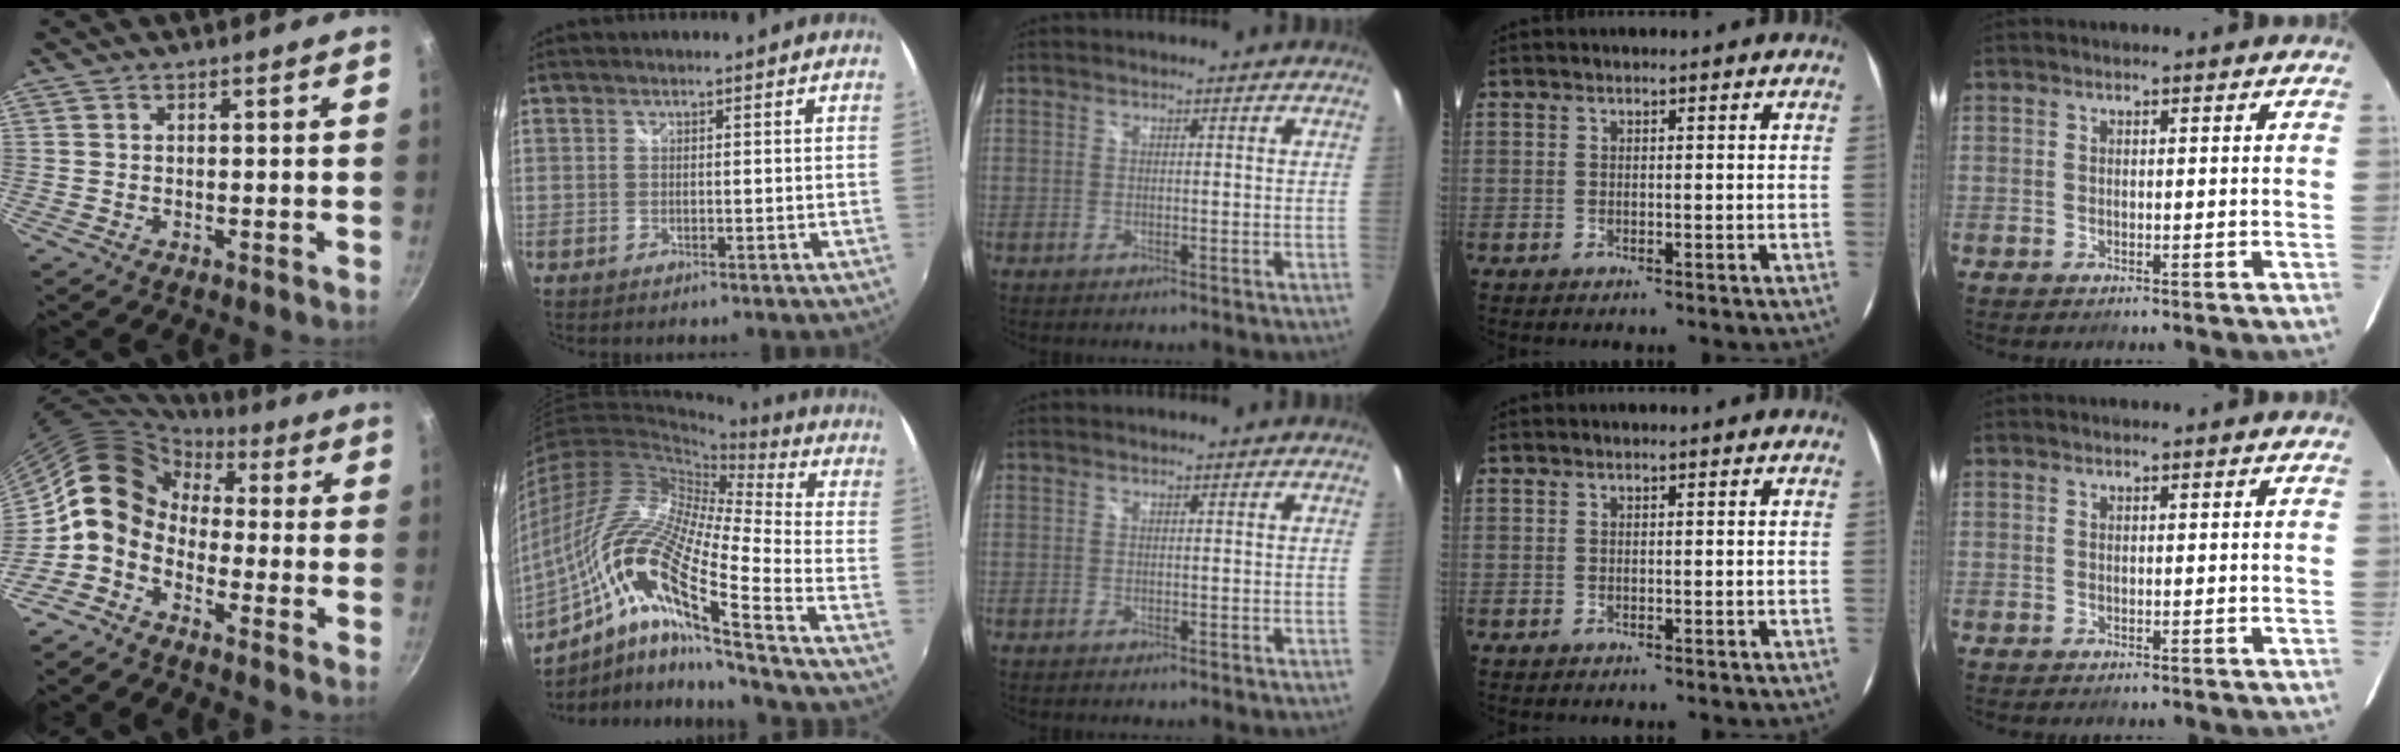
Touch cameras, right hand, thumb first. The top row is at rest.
{"thumb": {"total": 9.7, "force": [-1.2, 7.8, 5.7], "torque": [-0.075, 0.040, -0.049]}, "index": {"total": 23.8, "force": [-10.2, 3.0, 21.3], "torque": [-0.370, -0.053, -0.210]}}